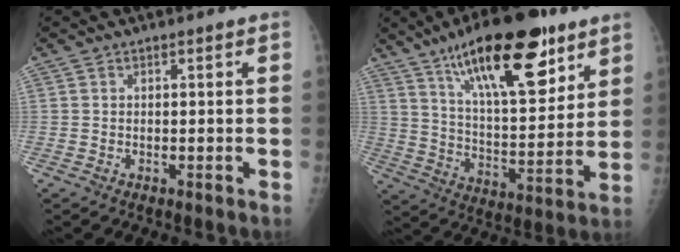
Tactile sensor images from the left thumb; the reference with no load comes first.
{"total": 23.6, "force": [13.6, 8.4, 17.4], "torque": [-0.250, -0.053, 0.229]}